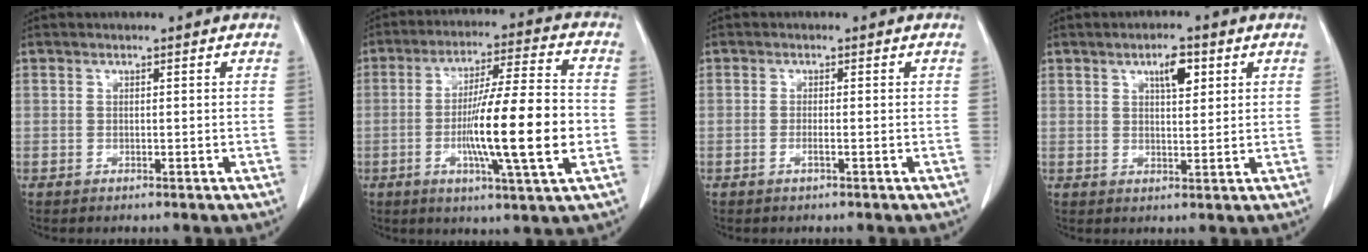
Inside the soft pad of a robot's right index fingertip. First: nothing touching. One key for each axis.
{"total": 15.7, "fx": -2.8, "fy": 0.4, "fz": 15.5, "tx": -0.258, "ty": -0.006, "tz": -0.052}
{"total": 1.1, "fx": -0.5, "fy": 0.0, "fz": 1.0, "tx": -0.021, "ty": -0.001, "tz": -0.008}
{"total": 4.5, "fx": 2.2, "fy": 1.5, "fz": 3.6, "tx": -0.058, "ty": 0.001, "tz": 0.038}